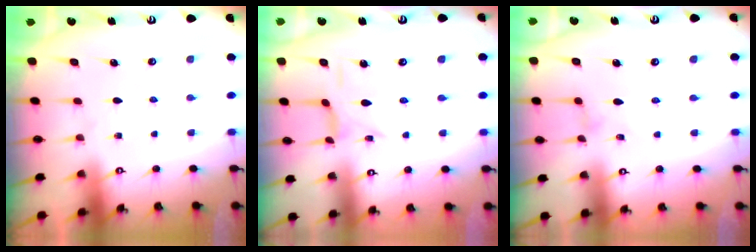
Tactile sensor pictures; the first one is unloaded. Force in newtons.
{"total": 1.7, "press": 1.7, "slide": 0.3}
{"total": 0.0}